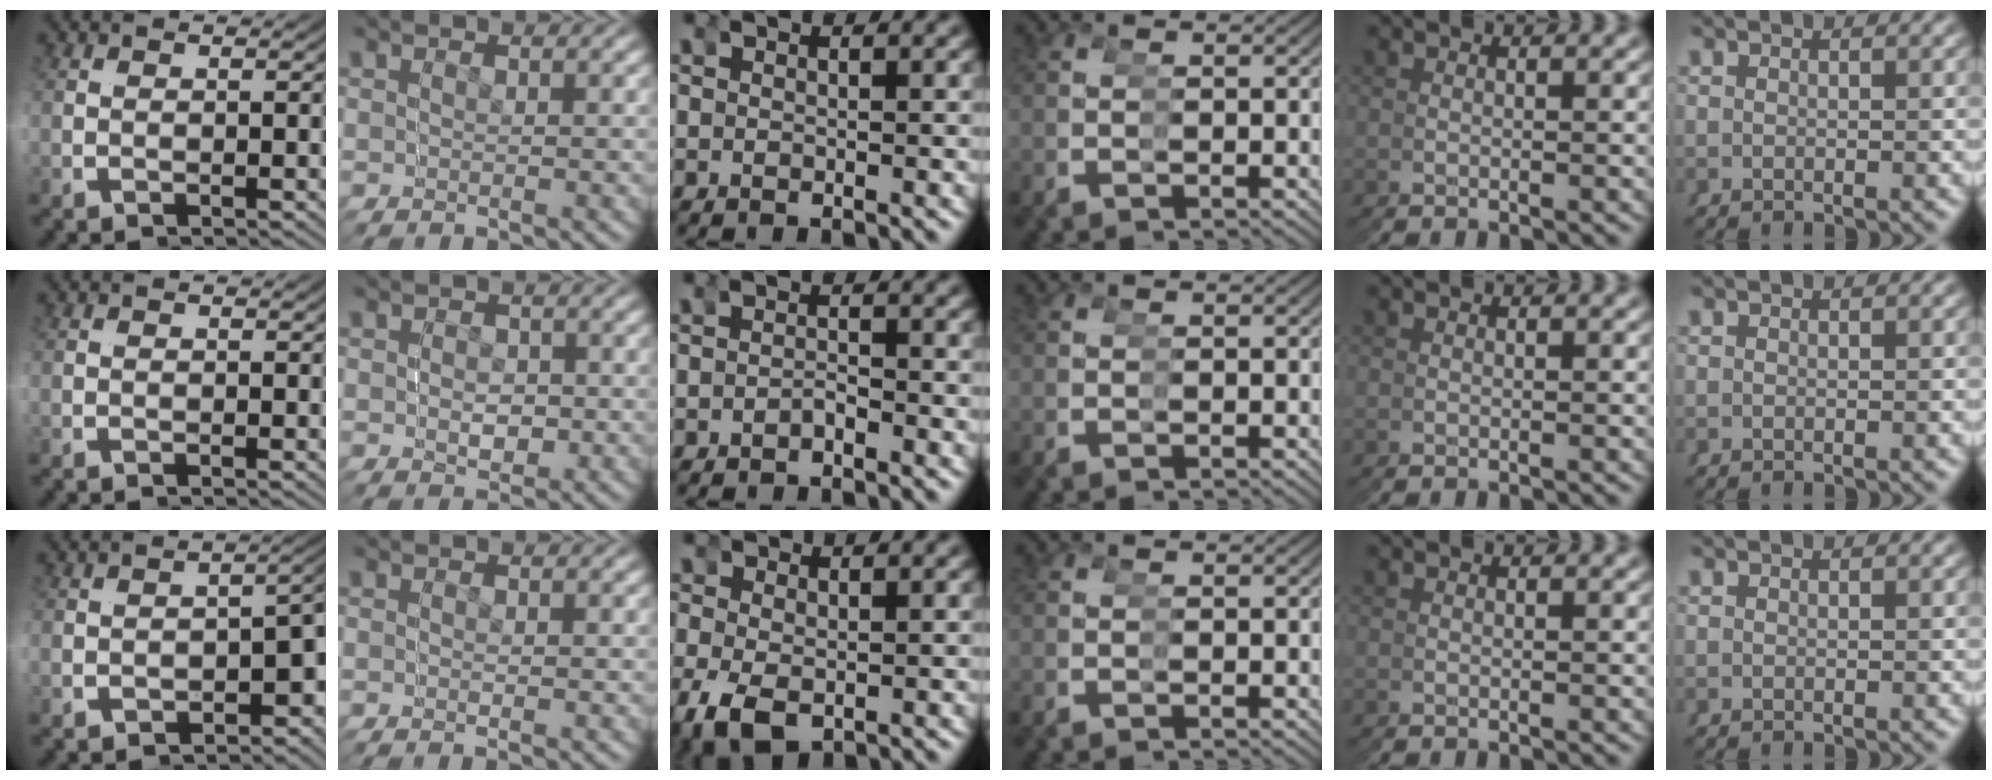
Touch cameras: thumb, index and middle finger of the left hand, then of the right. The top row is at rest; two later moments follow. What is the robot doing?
{"motion": "grasp_and_lifting", "object": "tape"}